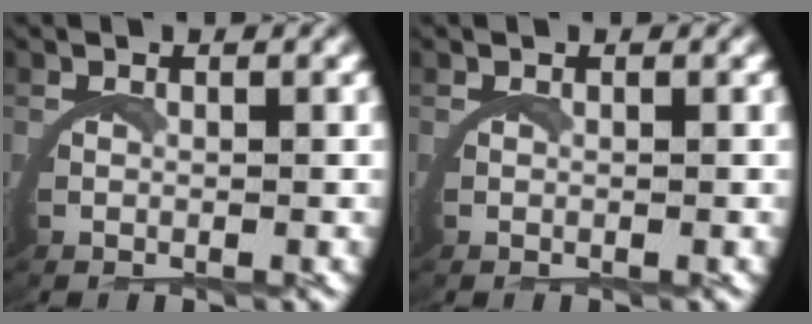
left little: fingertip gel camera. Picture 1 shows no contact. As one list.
[{"total": 0.0}]